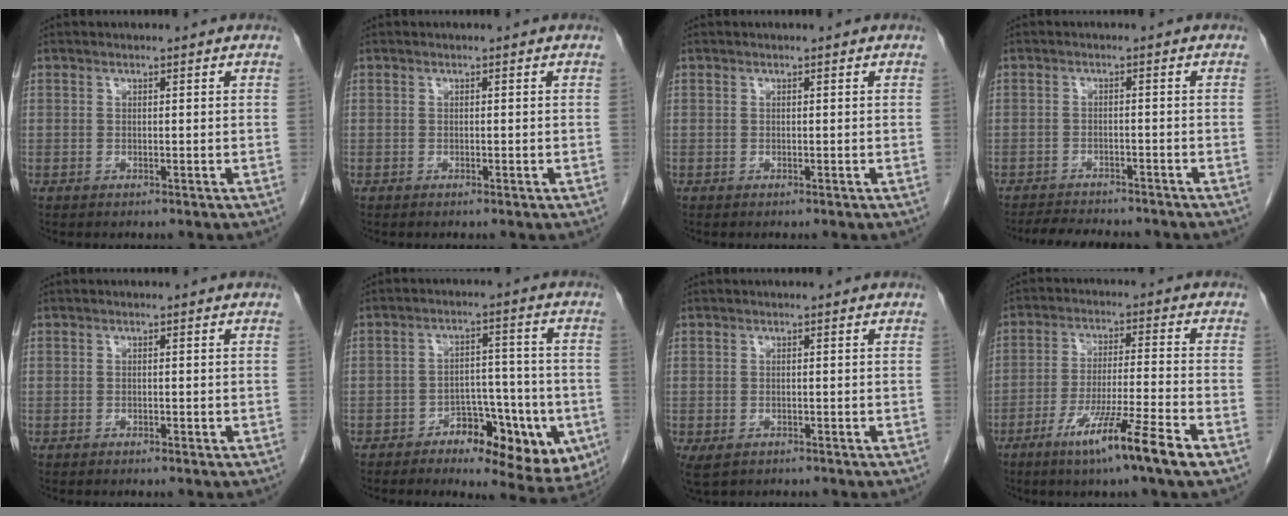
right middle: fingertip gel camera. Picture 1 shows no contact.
{"total": 0.0}
{"total": 0.0}
{"total": 7.4, "force": [-6.8, 1.7, 2.3], "torque": [-0.035, -0.006, -0.097]}
{"total": 0.7, "force": [-0.4, 0.3, 0.6], "torque": [-0.011, 0.000, -0.005]}
{"total": 12.2, "force": [-5.5, 6.0, 9.1], "torque": [-0.100, 0.014, -0.073]}
{"total": 2.7, "force": [-1.5, 1.8, 1.4], "torque": [-0.027, -0.005, -0.017]}
{"total": 10.9, "force": [-6.4, -1.0, 8.8], "torque": [-0.156, -0.028, -0.115]}